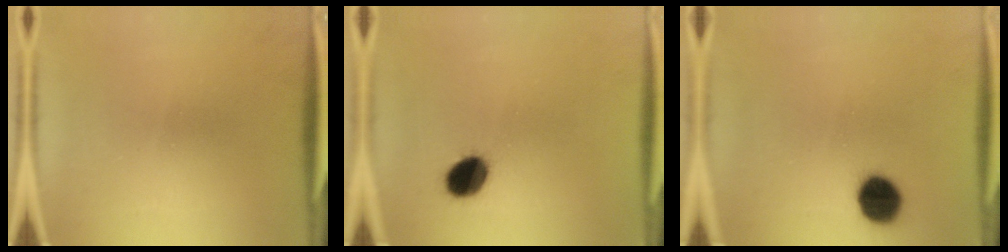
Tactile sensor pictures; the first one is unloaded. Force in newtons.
{"total": 6.9}
{"total": 8.6}